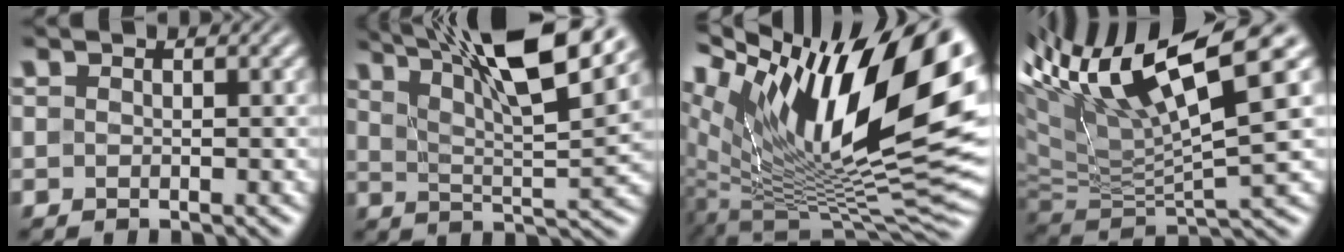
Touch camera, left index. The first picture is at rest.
{"total": 12.6, "force": [8.1, 2.4, 9.3], "torque": [-0.144, 0.018, 0.126]}
{"total": 17.4, "force": [6.6, 6.2, 14.9], "torque": [-0.254, 0.011, 0.118]}
{"total": 12.2, "force": [5.8, 2.6, 10.5], "torque": [-0.191, 0.022, 0.107]}